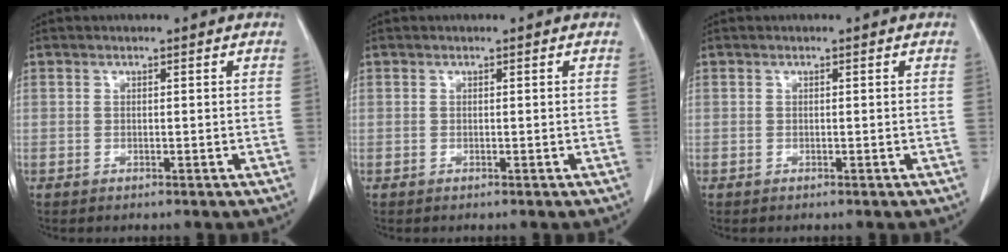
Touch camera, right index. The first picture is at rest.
{"total": 0.0}
{"total": 0.0}